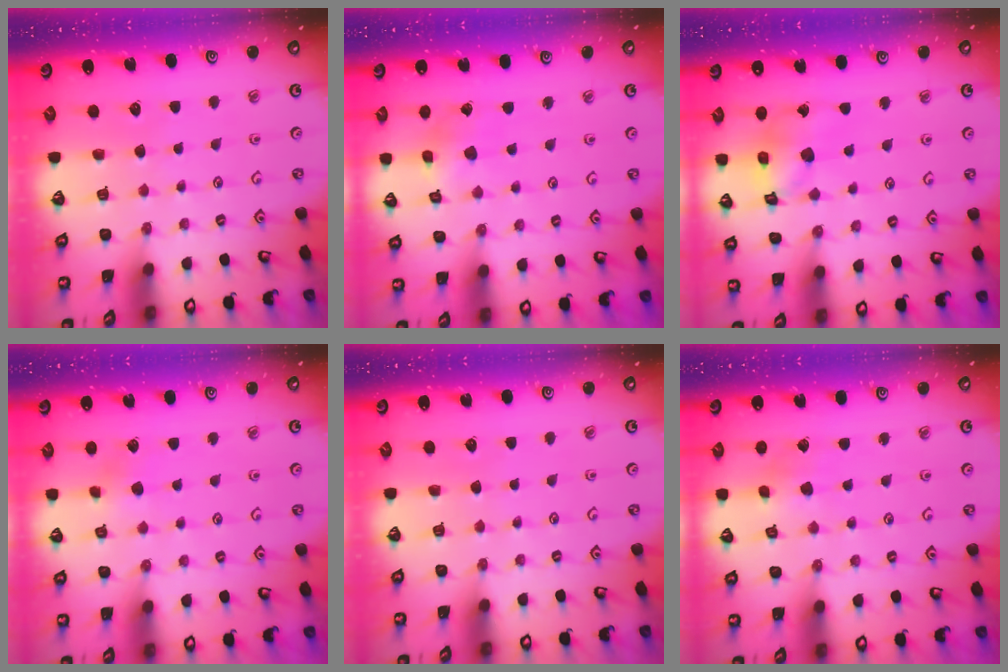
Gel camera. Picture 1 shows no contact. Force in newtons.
{"total": 3.3, "press": 3.3, "slide": 0.2}
{"total": 12.2, "press": 12.1, "slide": 1.4}
{"total": 3.8, "press": 3.7, "slide": 0.8}
{"total": 0.0}
{"total": 2.6, "press": 2.6, "slide": 0.5}